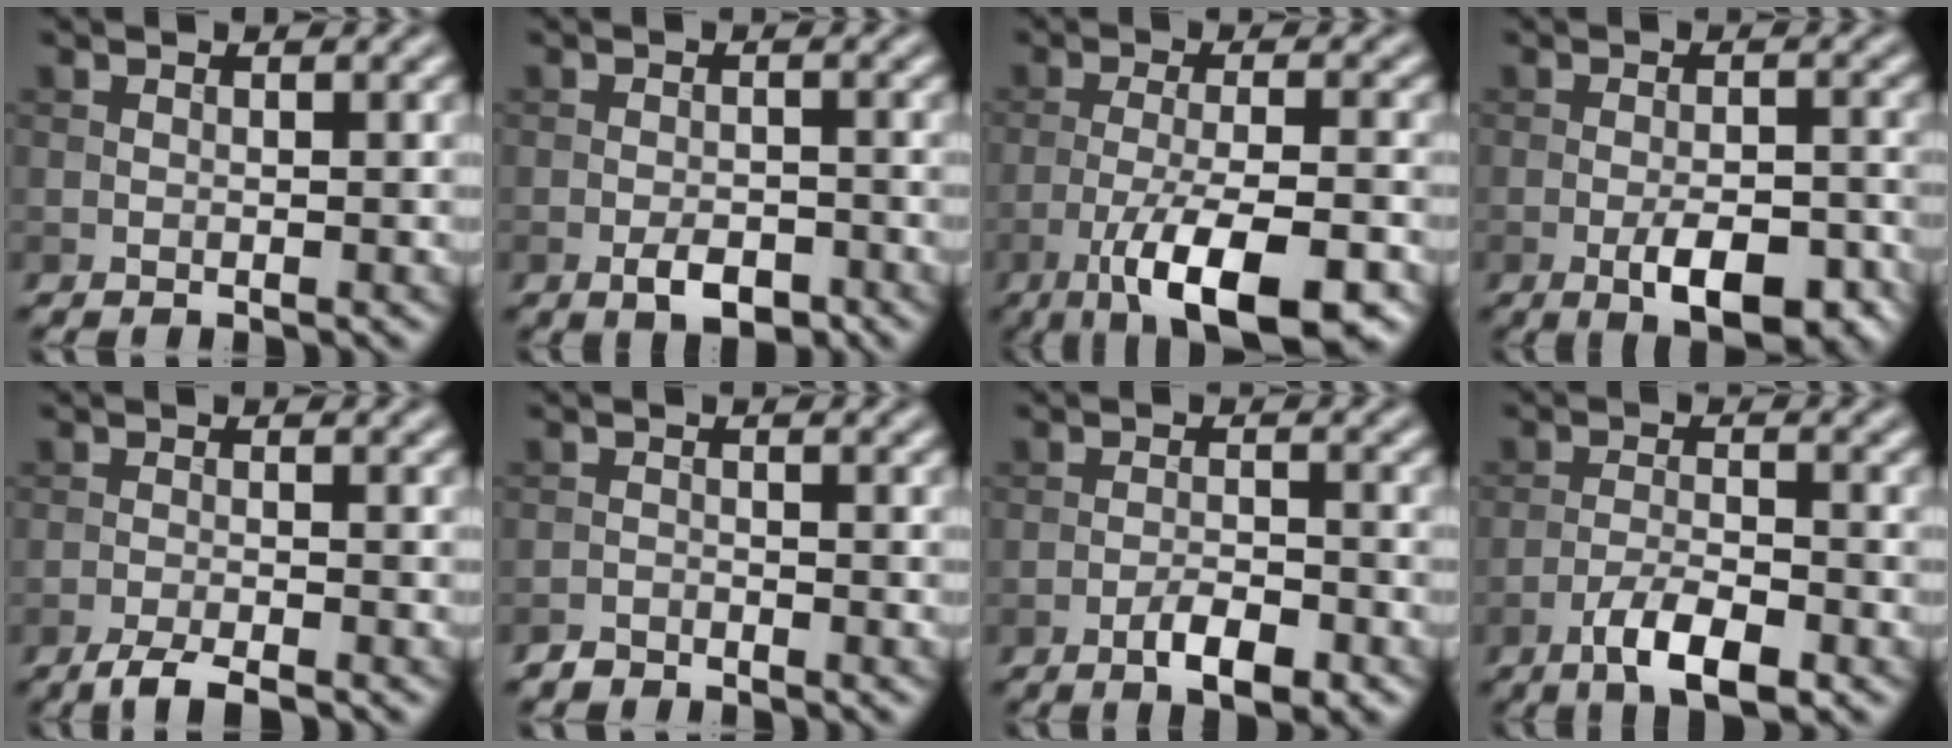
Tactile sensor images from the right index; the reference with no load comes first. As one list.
[{"total": 2.9, "force": [-1.6, 1.4, 2.1], "torque": [-0.033, -0.001, -0.028]}, {"total": 9.7, "force": [-5.1, 2.8, 7.7], "torque": [-0.130, -0.009, -0.087]}, {"total": 6.0, "force": [-2.8, 2.3, 4.8], "torque": [-0.076, -0.001, -0.041]}, {"total": 2.8, "force": [-2.2, 0.4, 1.7], "torque": [-0.037, -0.003, -0.046]}, {"total": 1.1, "force": [-1.1, 0.4, 0.1], "torque": [0.001, 0.002, -0.022]}, {"total": 3.7, "force": [-2.1, 1.1, 2.8], "torque": [-0.049, 0.002, -0.036]}, {"total": 5.0, "force": [-2.9, 1.5, 3.7], "torque": [-0.068, 0.002, -0.055]}]